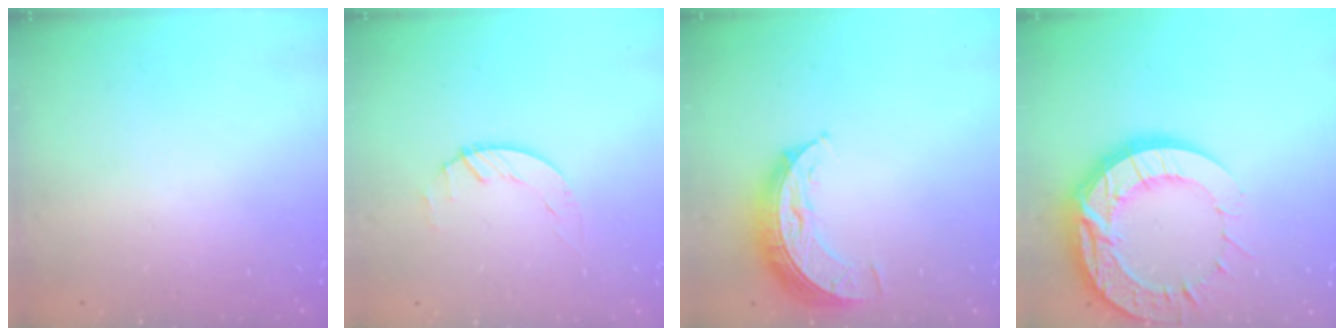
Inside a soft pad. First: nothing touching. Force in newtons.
{"total": 1.5, "press": 1.5, "slide": 0.2}
{"total": 8.7, "press": 8.7, "slide": 0.6}
{"total": 20.2, "press": 20.1, "slide": 1.8}